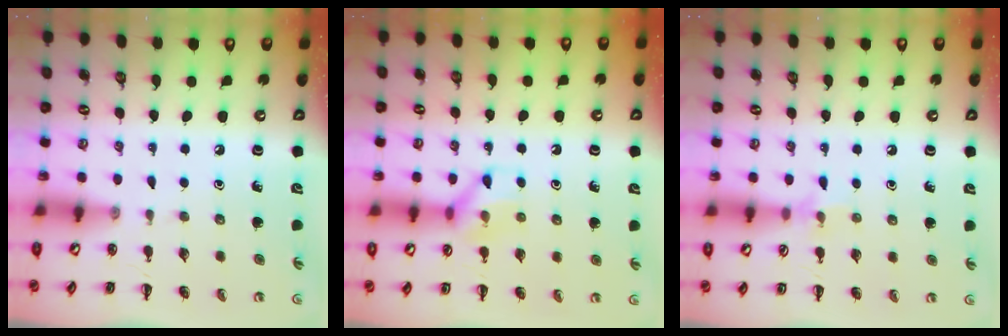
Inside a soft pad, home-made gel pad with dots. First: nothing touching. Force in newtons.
{"total": 9.3, "press": 9.3, "slide": 0.6}
{"total": 5.3, "press": 5.1, "slide": 1.2}